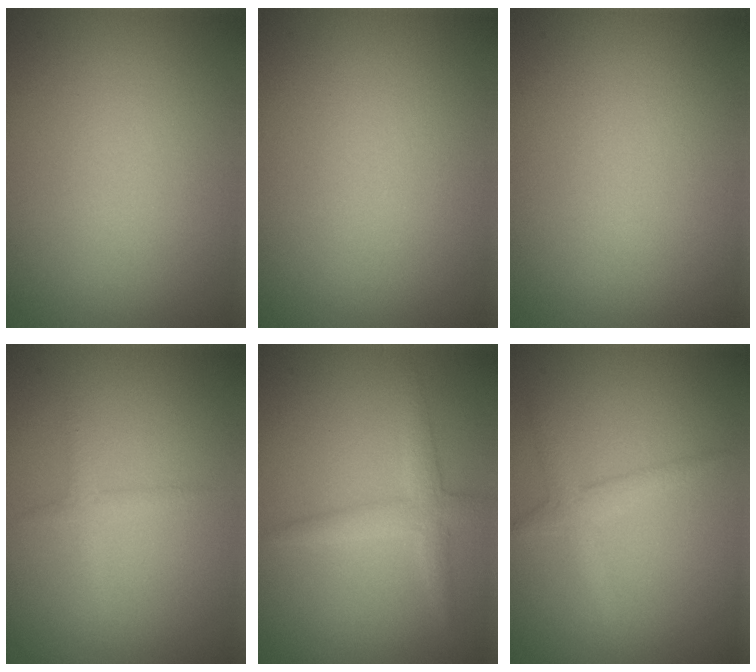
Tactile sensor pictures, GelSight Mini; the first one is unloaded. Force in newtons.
{"total": 0.0}
{"total": 0.0}
{"total": 1.2, "press": 1.2, "slide": 0.1}
{"total": 2.4, "press": 2.4, "slide": 0.1}
{"total": 1.3, "press": 1.3, "slide": 0.1}